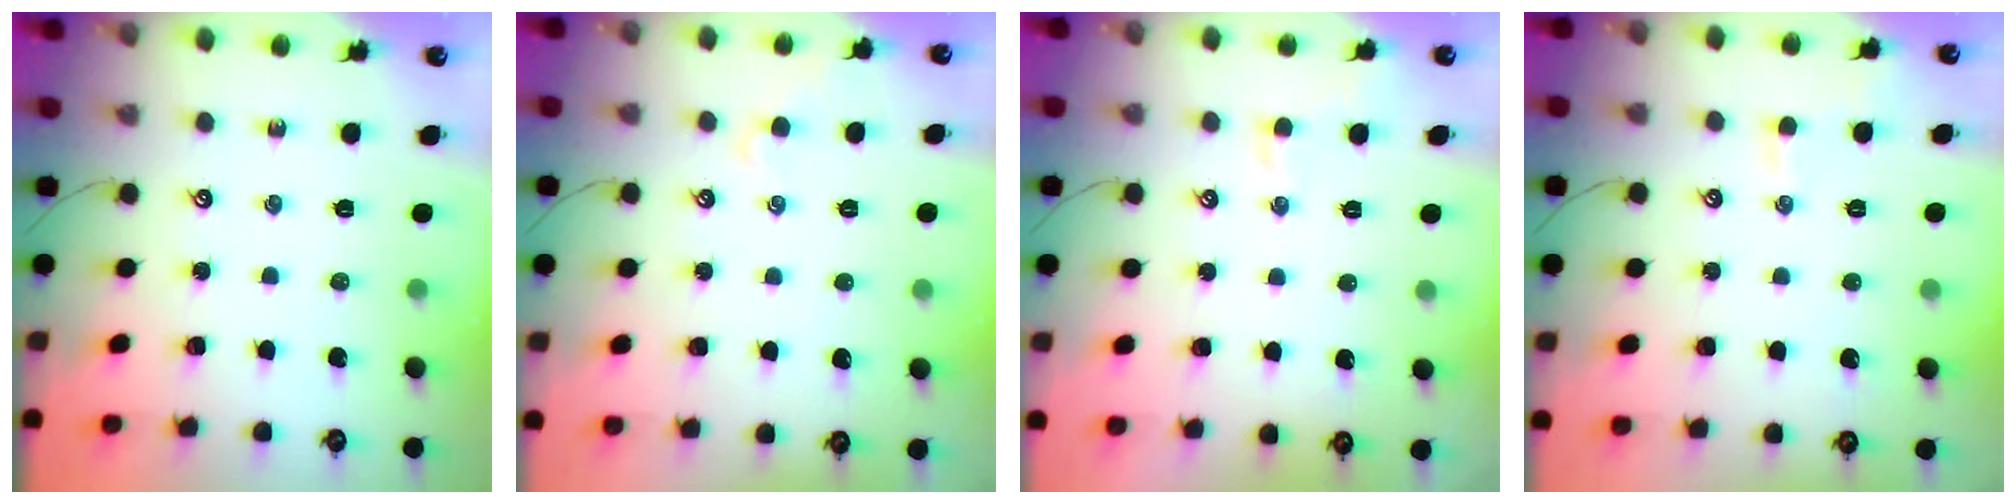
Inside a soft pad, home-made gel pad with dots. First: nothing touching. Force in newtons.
{"total": 1.6, "press": 1.5, "slide": 0.4}
{"total": 0.9, "press": 0.7, "slide": 0.6}
{"total": 0.9, "press": 0.7, "slide": 0.6}